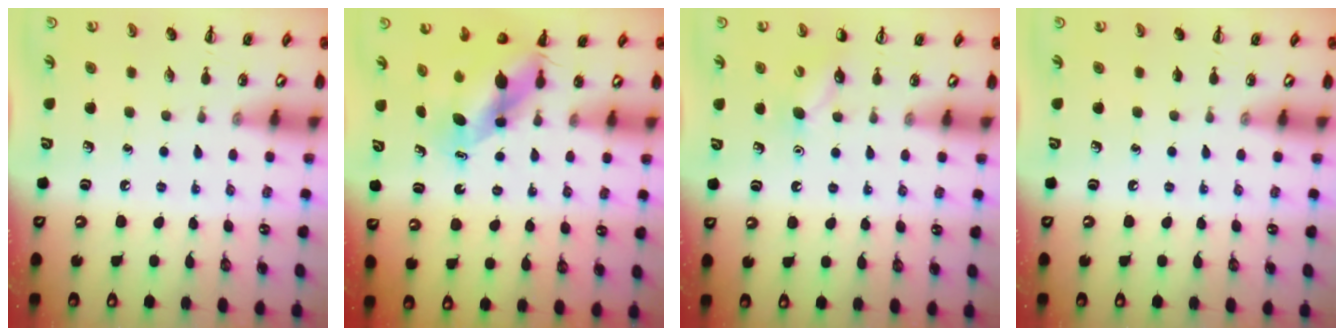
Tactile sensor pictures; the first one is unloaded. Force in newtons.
{"total": 6.9, "press": 6.8, "slide": 1.1}
{"total": 6.1, "press": 5.8, "slide": 1.8}
{"total": 0.0}